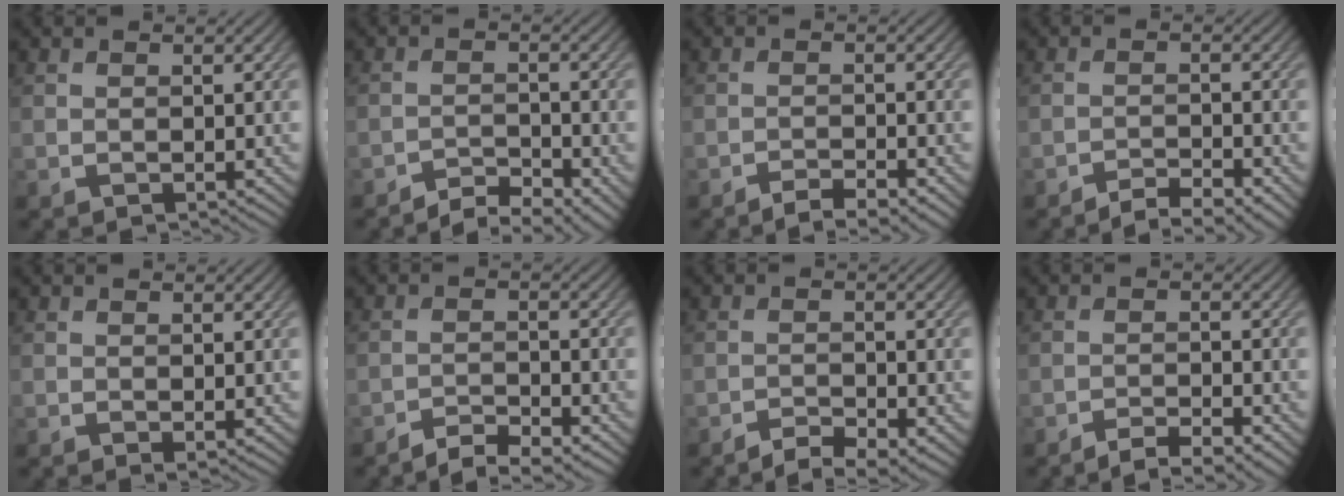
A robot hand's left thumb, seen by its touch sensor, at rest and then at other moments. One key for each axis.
{"total": 4.6, "fx": -3.9, "fy": 1.1, "fz": 2.3, "tx": -0.039, "ty": -0.001, "tz": -0.063}
{"total": 3.3, "fx": -2.5, "fy": 0.5, "fz": 2.1, "tx": -0.032, "ty": 0.003, "tz": -0.047}
{"total": 4.0, "fx": -3.2, "fy": 0.7, "fz": 2.4, "tx": -0.037, "ty": 0.004, "tz": -0.055}
{"total": 0.5, "fx": 0.1, "fy": 0.2, "fz": 0.4, "tx": -0.003, "ty": -0.004, "tz": 0.001}
{"total": 3.9, "fx": -3.3, "fy": 0.6, "fz": 1.9, "tx": -0.033, "ty": 0.002, "tz": -0.064}
{"total": 3.5, "fx": -2.7, "fy": 0.7, "fz": 2.2, "tx": -0.042, "ty": -0.002, "tz": -0.044}
{"total": 3.7, "fx": -2.8, "fy": 0.6, "fz": 2.3, "tx": -0.036, "ty": 0.004, "tz": -0.052}